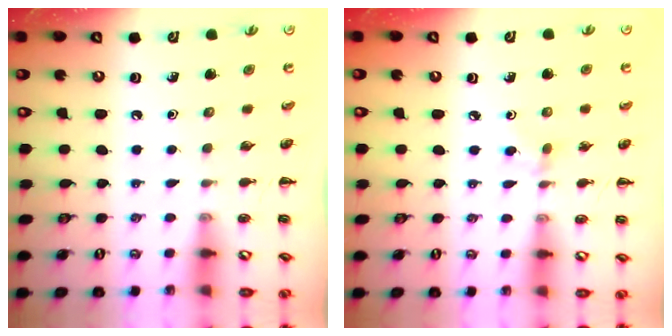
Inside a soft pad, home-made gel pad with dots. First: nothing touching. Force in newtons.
{"total": 3.4, "press": 3.1, "slide": 1.4}